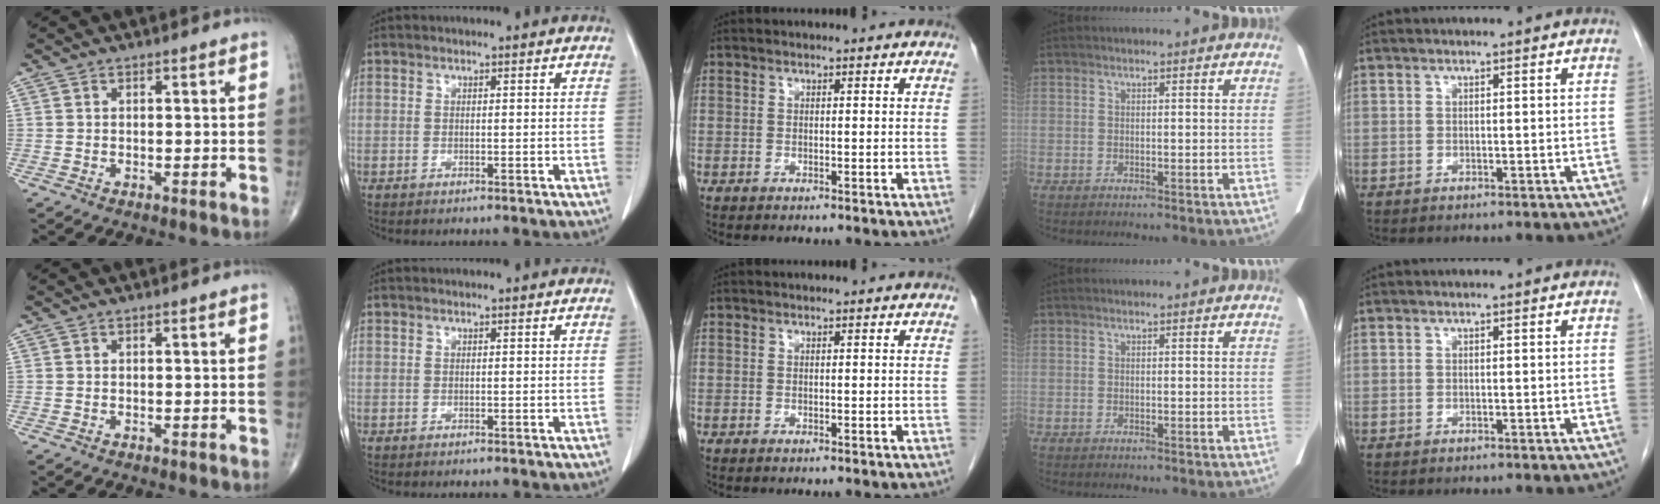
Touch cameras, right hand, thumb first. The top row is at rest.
{}